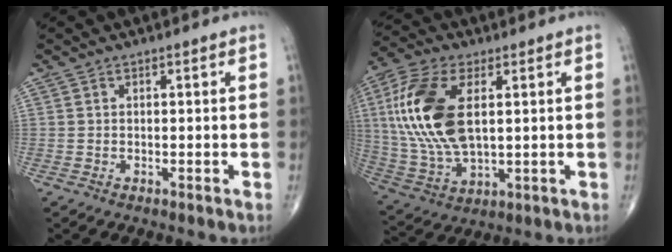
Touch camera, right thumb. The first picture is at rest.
{"total": 18.5, "force": [3.6, 9.5, 15.5], "torque": [-0.336, -0.009, 0.070]}